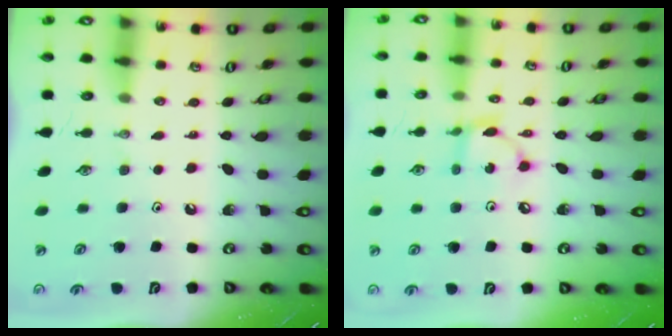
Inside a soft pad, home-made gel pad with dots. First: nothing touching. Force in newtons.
{"total": 5.1, "press": 5.0, "slide": 0.2}